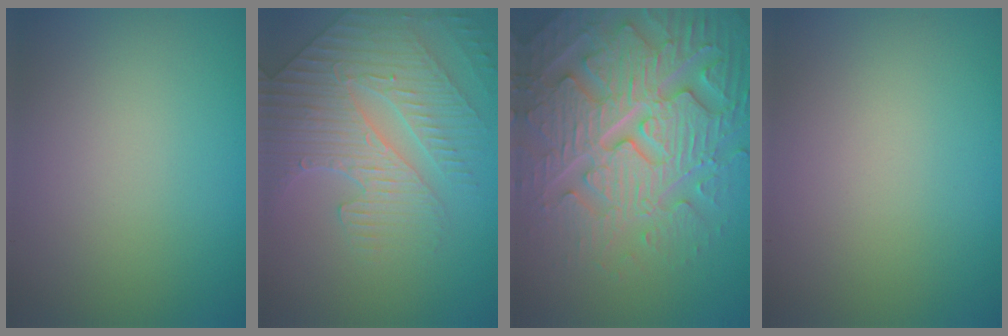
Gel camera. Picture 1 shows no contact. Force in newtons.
{"total": 4.5, "press": 4.5, "slide": 0.4}
{"total": 8.1, "press": 7.9, "slide": 1.9}
{"total": 0.0}